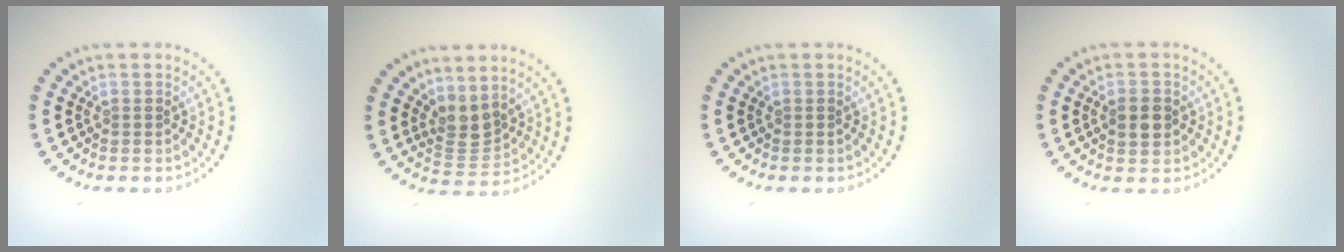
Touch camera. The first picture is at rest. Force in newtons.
{"total": 2.7, "press": 2.1, "slide": 1.7}
{"total": 0.0}
{"total": 2.9, "press": 2.9, "slide": 0.1}